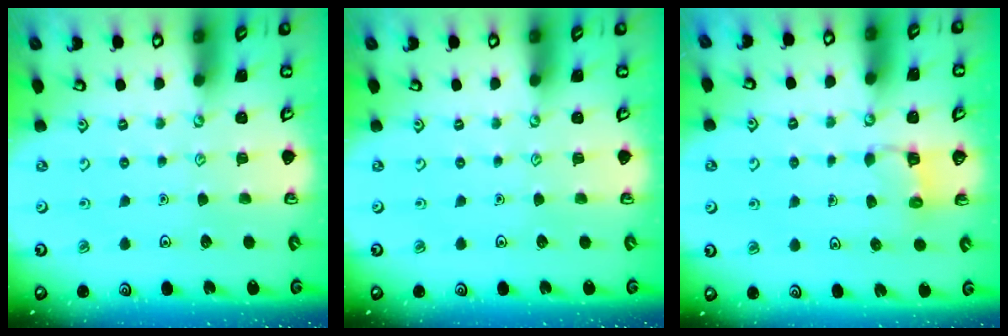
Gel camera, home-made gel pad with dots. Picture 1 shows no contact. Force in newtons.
{"total": 0.0}
{"total": 2.9, "press": 2.9, "slide": 0.3}